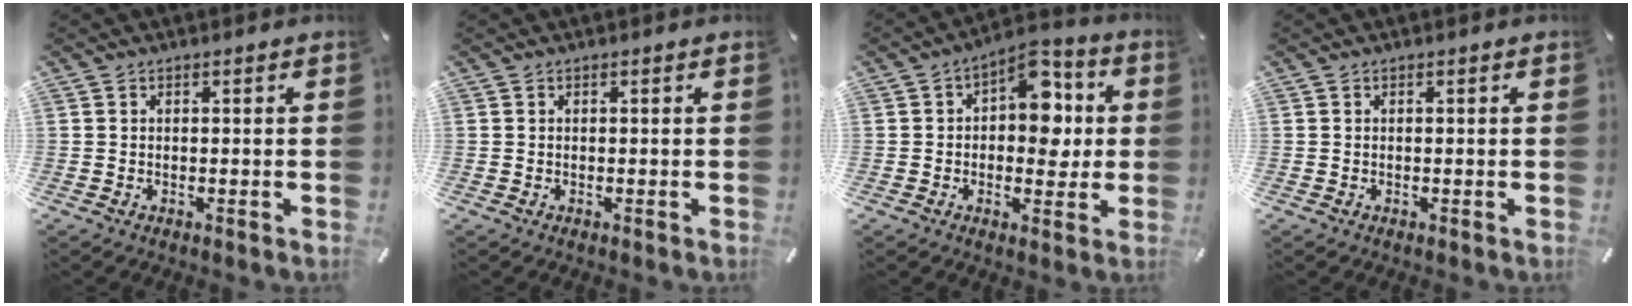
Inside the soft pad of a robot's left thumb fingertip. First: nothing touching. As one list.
[{"total": 0.0}, {"total": 11.4, "force": [2.2, 7.3, 8.5], "torque": [-0.098, -0.015, 0.034]}, {"total": 0.0}]